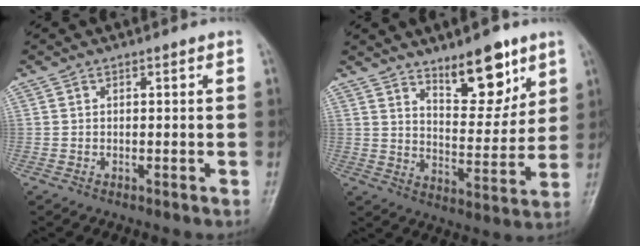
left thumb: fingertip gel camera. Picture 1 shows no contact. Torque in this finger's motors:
{"motor_torque": [0.45, 0.38, 0.05, -0.21, 0.19]}